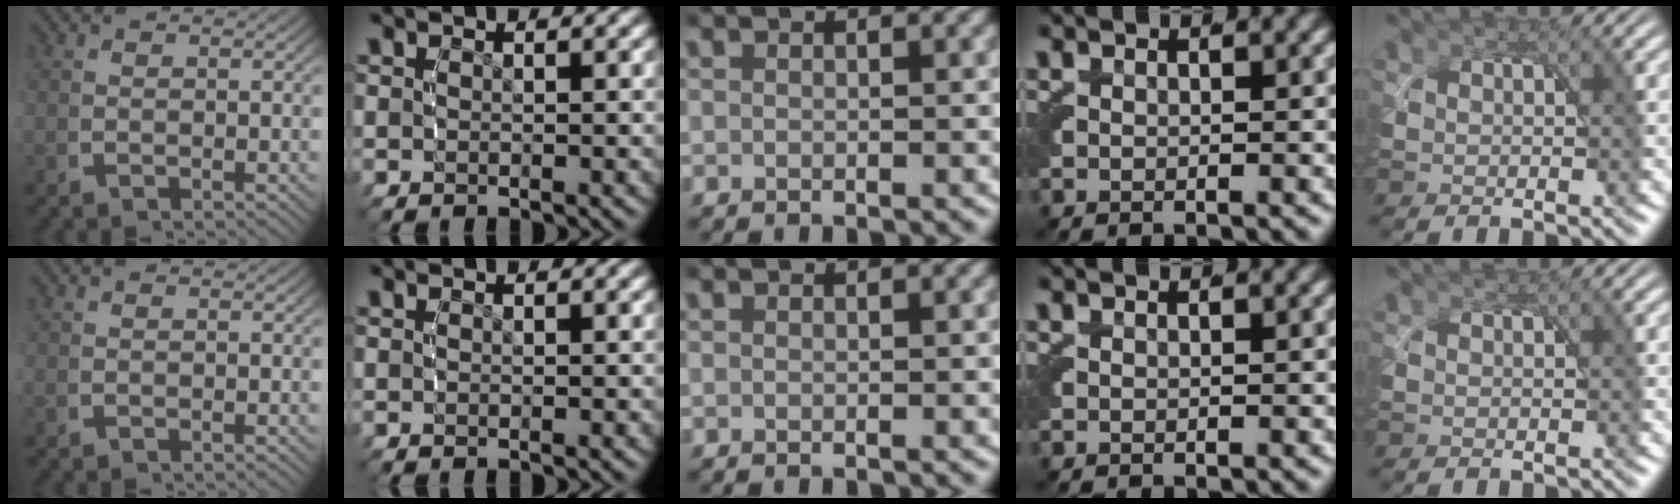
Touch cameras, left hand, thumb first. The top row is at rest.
{}